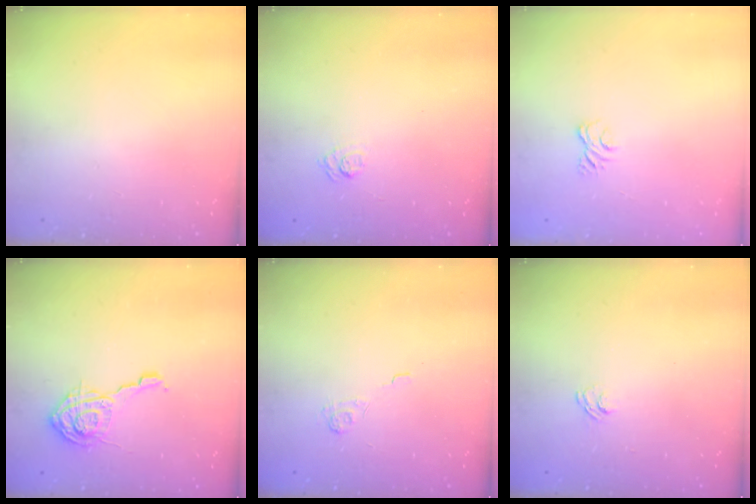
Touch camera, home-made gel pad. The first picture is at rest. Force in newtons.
{"total": 2.8, "press": 2.3, "slide": 1.6}
{"total": 2.8, "press": 2.5, "slide": 1.3}
{"total": 9.4, "press": 9.4, "slide": 0.5}
{"total": 2.0, "press": 1.4, "slide": 1.4}
{"total": 2.0, "press": 1.5, "slide": 1.3}